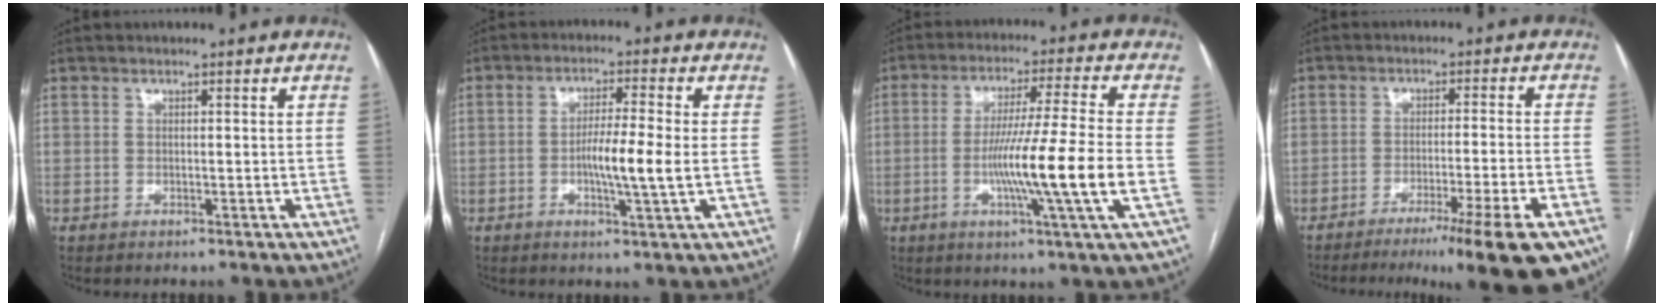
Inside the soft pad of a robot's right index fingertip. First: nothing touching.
{"total": 7.1, "force": [-1.0, -0.2, 7.0], "torque": [-0.126, -0.005, -0.019]}
{"total": 13.9, "force": [-3.0, -2.0, 13.4], "torque": [-0.238, -0.016, -0.058]}
{"total": 13.5, "force": [-9.1, -0.5, 10.0], "torque": [-0.101, -0.017, -0.137]}